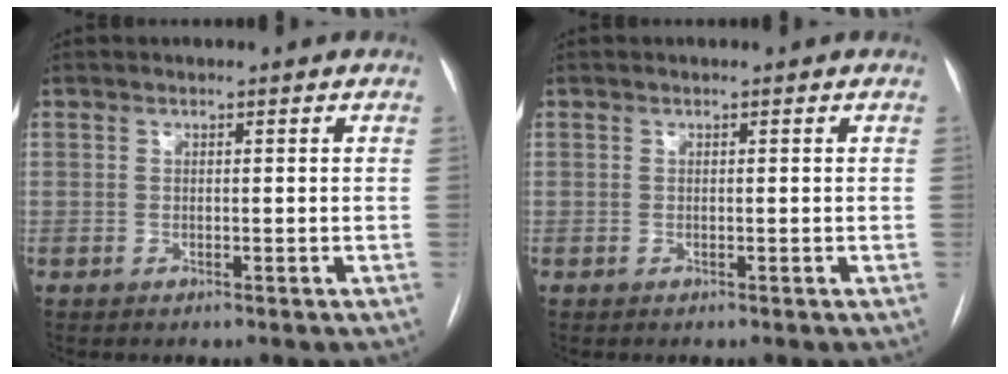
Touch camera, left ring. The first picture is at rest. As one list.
[{"total": 0.0}]